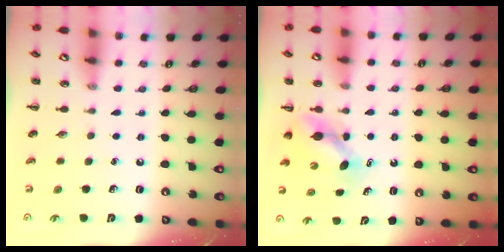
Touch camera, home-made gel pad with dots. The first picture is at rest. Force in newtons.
{"total": 5.2, "press": 5.2, "slide": 0.3}